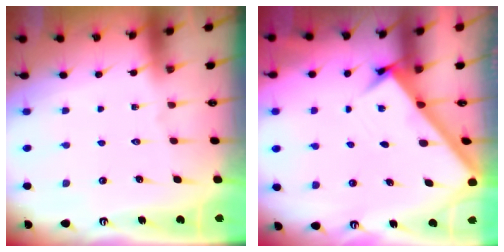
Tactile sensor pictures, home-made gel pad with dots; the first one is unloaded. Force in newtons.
{"total": 3.1, "press": 3.1, "slide": 0.4}